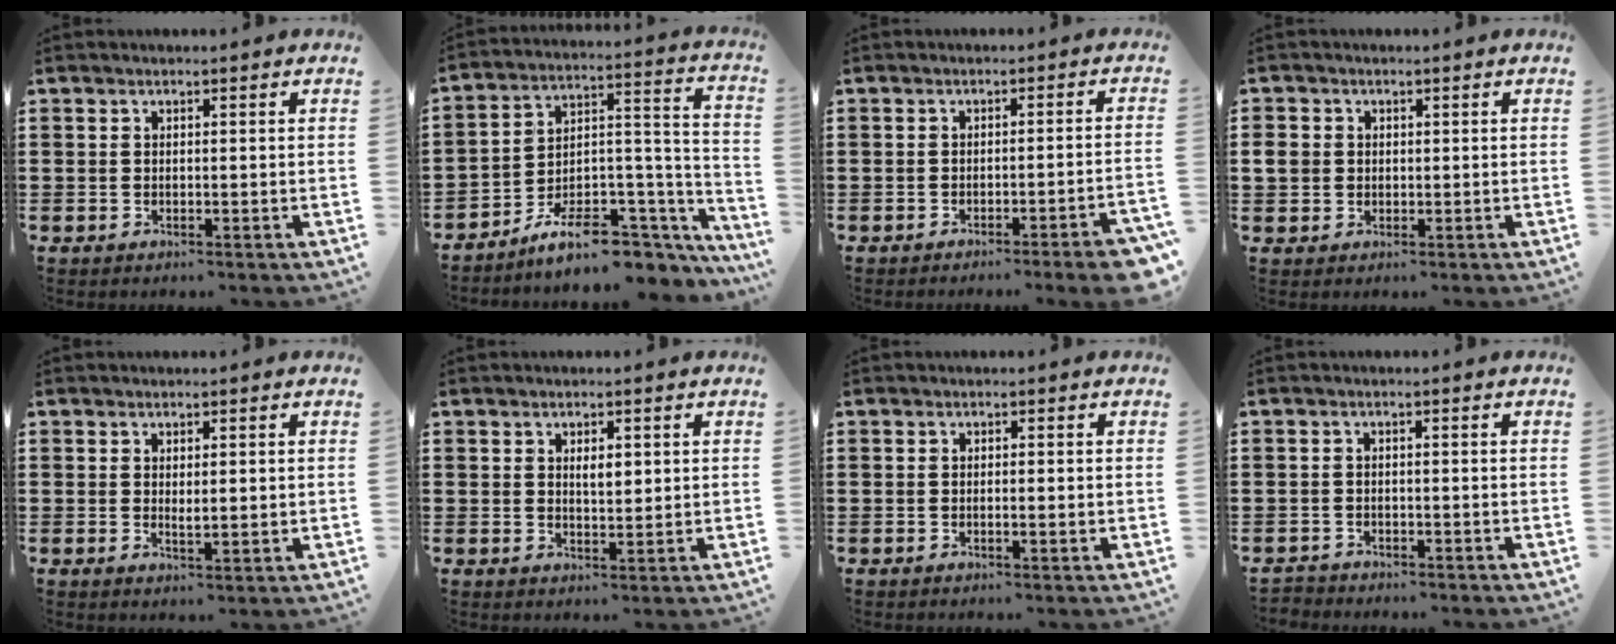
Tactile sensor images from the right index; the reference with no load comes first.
{"total": 8.0, "force": [-6.0, 3.8, 3.8], "torque": [-0.070, 0.007, -0.106]}
{"total": 3.5, "force": [-2.6, -0.4, 2.3], "torque": [-0.036, -0.010, -0.047]}
{"total": 2.4, "force": [0.2, 2.2, 0.8], "torque": [-0.031, 0.006, -0.002]}
{"total": 1.5, "force": [0.3, 0.3, 1.5], "torque": [-0.028, 0.001, 0.006]}
{"total": 2.2, "force": [0.7, 0.9, 1.9], "torque": [-0.031, 0.003, 0.009]}
{"total": 0.9, "force": [-0.2, 0.0, 0.9], "torque": [-0.015, -0.003, -0.004]}
{"total": 1.3, "force": [-1.3, 0.3, -0.1], "torque": [-0.002, 0.003, -0.030]}